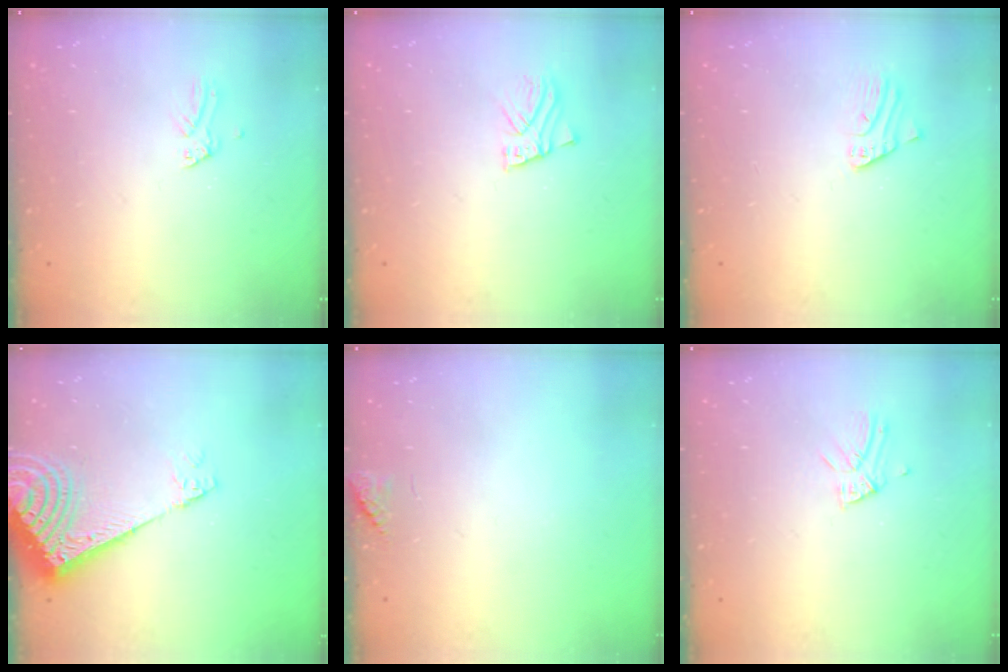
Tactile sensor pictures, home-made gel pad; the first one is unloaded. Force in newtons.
{"total": 2.2, "press": 2.2, "slide": 0.2}
{"total": 1.9, "press": 1.9, "slide": 0.1}
{"total": 9.4, "press": 9.3, "slide": 1.3}
{"total": 6.0, "press": 6.0, "slide": 0.6}
{"total": 4.0, "press": 3.9, "slide": 0.3}